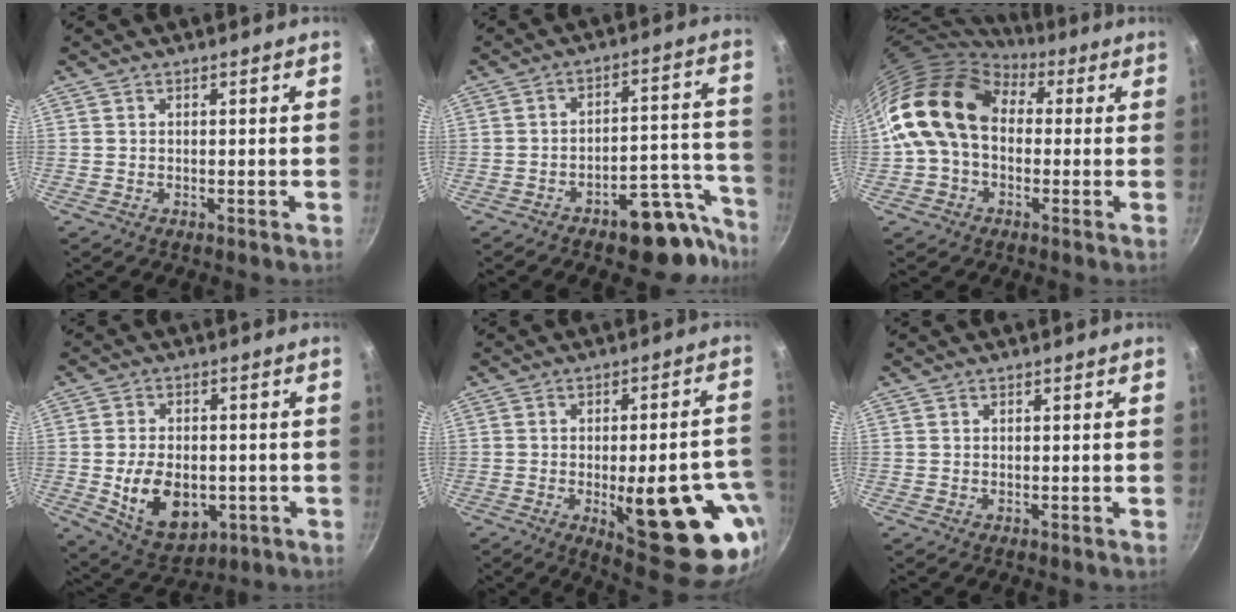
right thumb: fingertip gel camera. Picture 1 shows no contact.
{"total": 13.2, "force": [-9.4, 5.6, 7.4], "torque": [-0.023, 0.102, -0.130]}
{"total": 15.7, "force": [2.0, 11.4, 10.6], "torque": [-0.169, 0.028, 0.018]}
{"total": 12.8, "force": [-2.5, 8.5, 9.3], "torque": [-0.132, -0.002, -0.020]}
{"total": 23.8, "force": [-6.8, 9.0, 21.0], "torque": [-0.215, 0.009, -0.073]}
{"total": 0.0}